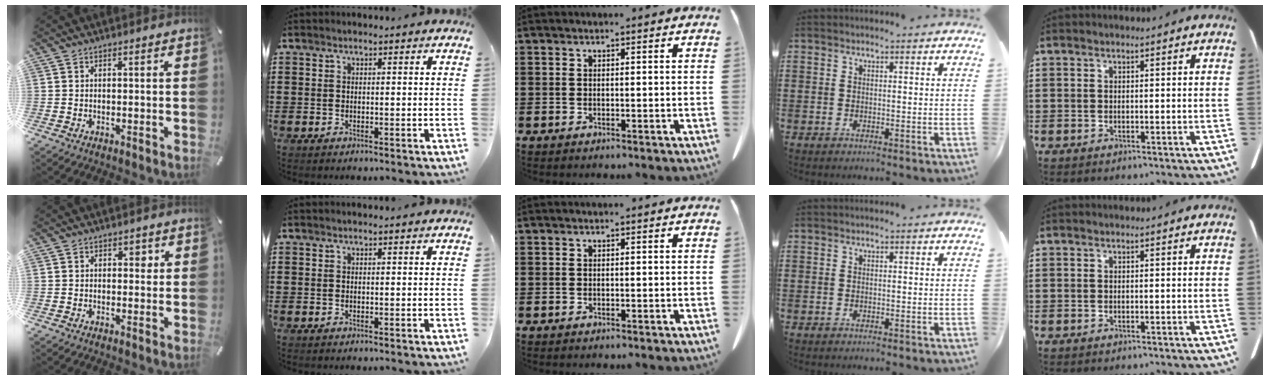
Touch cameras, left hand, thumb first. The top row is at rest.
{"thumb": {"total": 1.9, "force": [0.4, 1.5, 1.2], "torque": [-0.010, 0.002, 0.001]}}